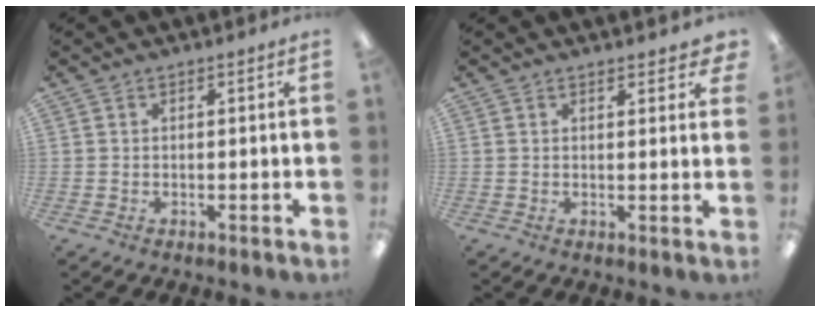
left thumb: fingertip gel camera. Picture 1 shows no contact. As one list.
[{"total": 2.3, "force": [1.9, 0.7, 1.1], "torque": [-0.009, -0.007, 0.030]}]